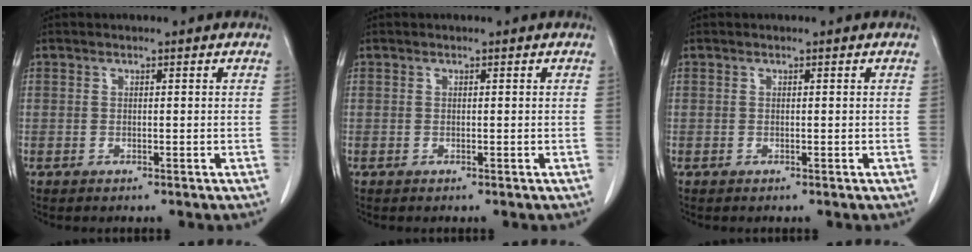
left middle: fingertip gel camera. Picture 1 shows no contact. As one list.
[{"total": 0.0}, {"total": 0.0}]